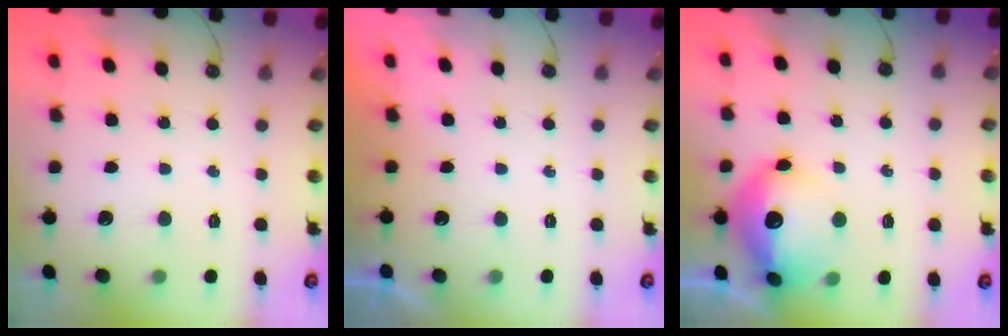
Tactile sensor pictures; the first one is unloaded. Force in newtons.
{"total": 0.0}
{"total": 15.8, "press": 15.7, "slide": 1.4}